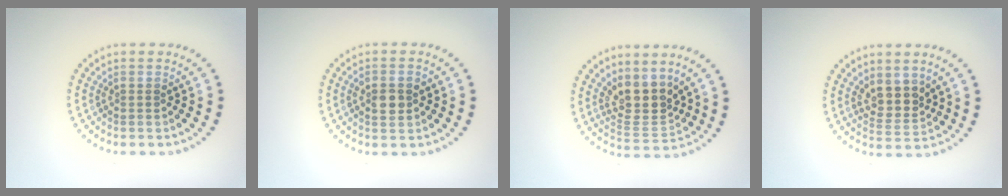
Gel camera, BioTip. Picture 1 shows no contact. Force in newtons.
{"total": 2.6, "press": 2.6, "slide": 0.2}
{"total": 3.8, "press": 3.1, "slide": 2.1}
{"total": 2.9, "press": 2.5, "slide": 1.5}